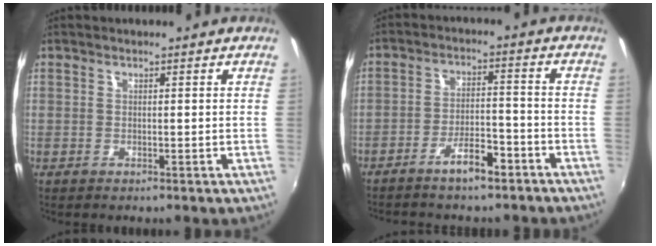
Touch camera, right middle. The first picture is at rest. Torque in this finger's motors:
{"motor_torque": [1.07, -1.07, 0.13, 0.12]}